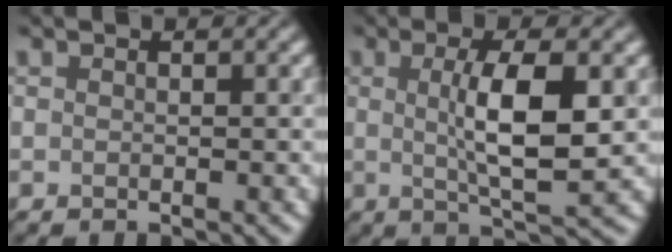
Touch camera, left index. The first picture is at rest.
{"total": 6.1, "force": [0.6, 1.4, 5.9], "torque": [-0.103, 0.001, 0.012]}